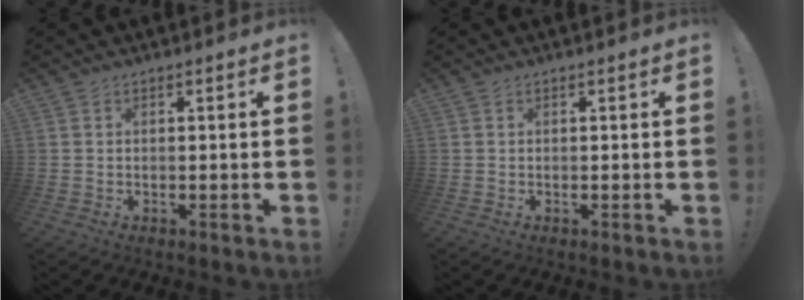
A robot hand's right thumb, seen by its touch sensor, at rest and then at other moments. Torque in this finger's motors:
{"motor_torque": [-0.08, -0.07, -0.02, 0.12, 0.03]}